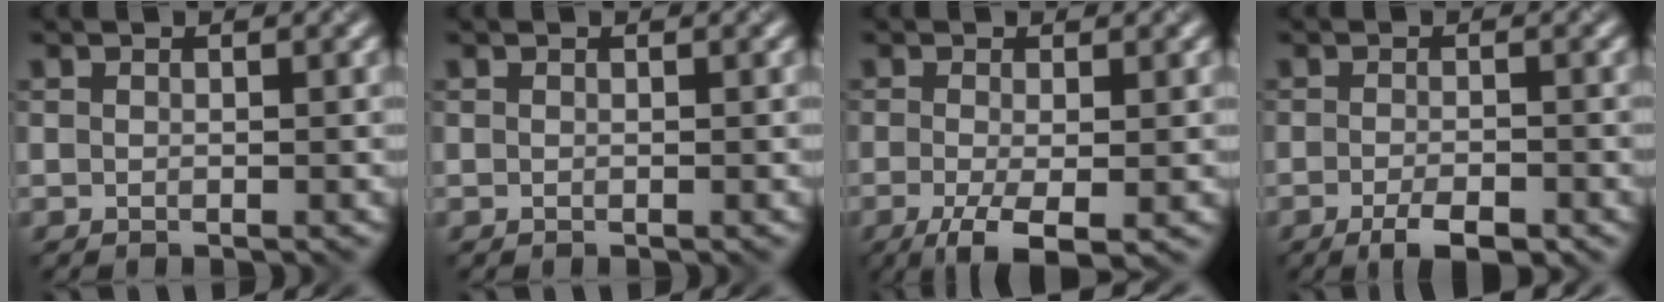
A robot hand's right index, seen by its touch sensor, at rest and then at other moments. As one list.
[{"total": 0.0}, {"total": 4.5, "force": [-1.8, 1.3, 3.9], "torque": [-0.079, -0.007, -0.034]}, {"total": 3.4, "force": [-2.0, 1.0, 2.6], "torque": [-0.046, -0.004, -0.034]}]